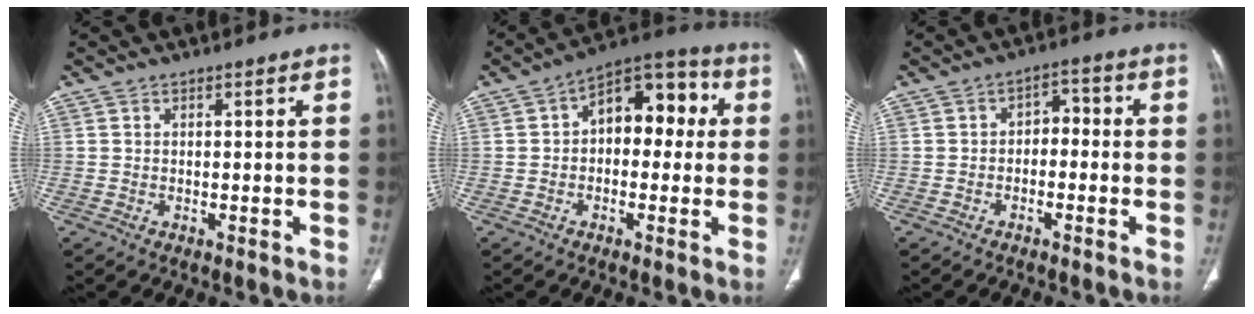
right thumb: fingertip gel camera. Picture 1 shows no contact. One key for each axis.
{"total": 12.2, "fx": 1.3, "fy": 7.6, "fz": 9.4, "tx": -0.082, "ty": 0.038, "tz": 0.005}
{"total": 4.0, "fx": -1.3, "fy": 2.8, "fz": 2.5, "tx": -0.016, "ty": 0.027, "tz": -0.030}